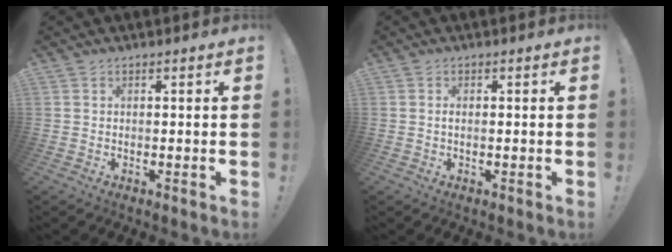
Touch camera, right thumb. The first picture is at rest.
{"total": 1.1, "force": [-0.3, 0.4, 1.0], "torque": [-0.021, 0.003, -0.005]}